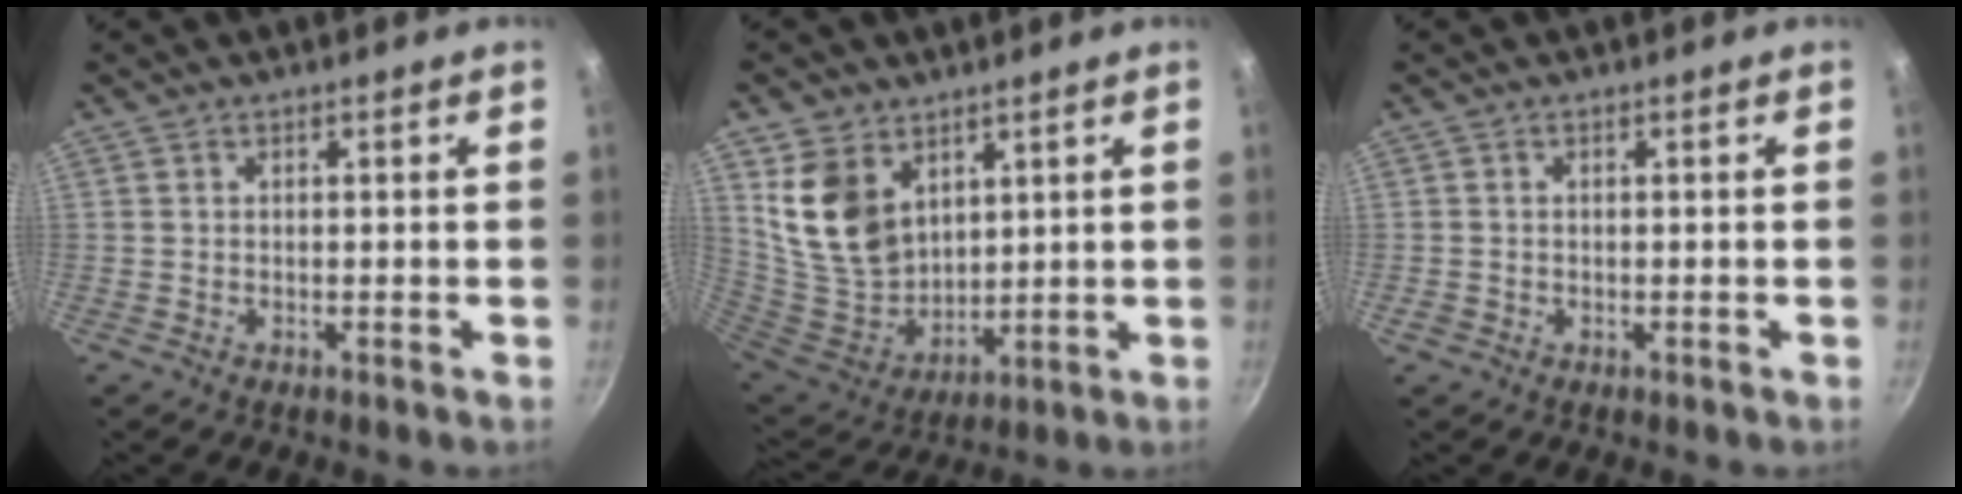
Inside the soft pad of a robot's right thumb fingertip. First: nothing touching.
{"total": 13.9, "force": [6.3, 9.8, 7.6], "torque": [-0.120, -0.043, 0.140]}
{"total": 0.9, "force": [-0.3, 0.7, 0.4], "torque": [-0.007, 0.001, -0.006]}